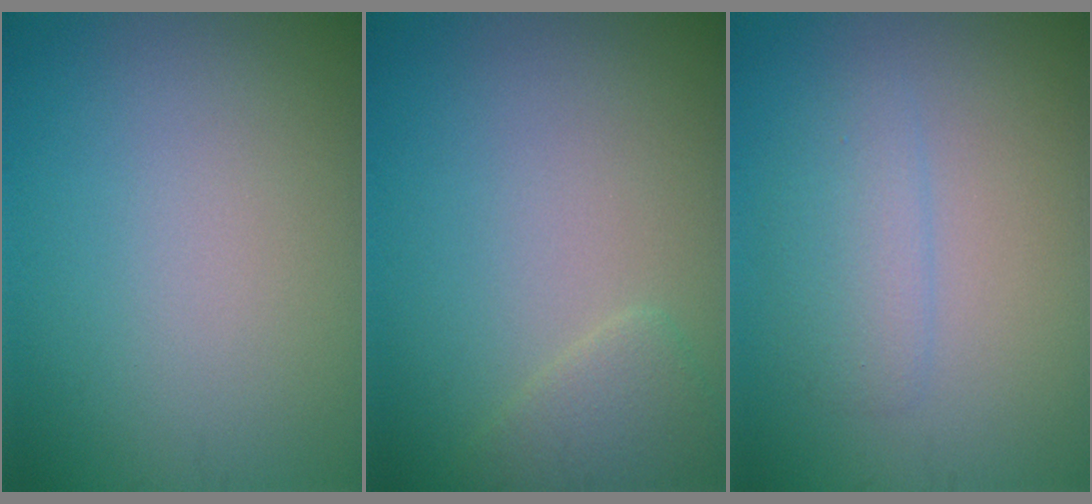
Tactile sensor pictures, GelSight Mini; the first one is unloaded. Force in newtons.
{"total": 1.9, "press": 1.9, "slide": 0.2}
{"total": 2.2, "press": 2.2, "slide": 0.1}